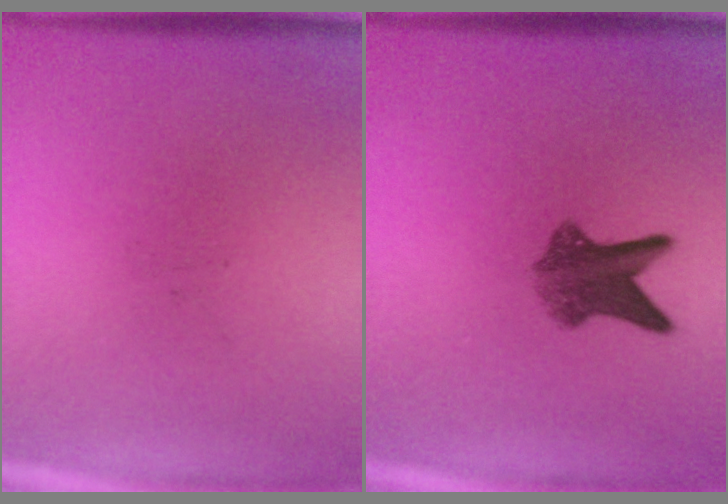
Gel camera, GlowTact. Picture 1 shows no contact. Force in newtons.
{"total": 6.5}